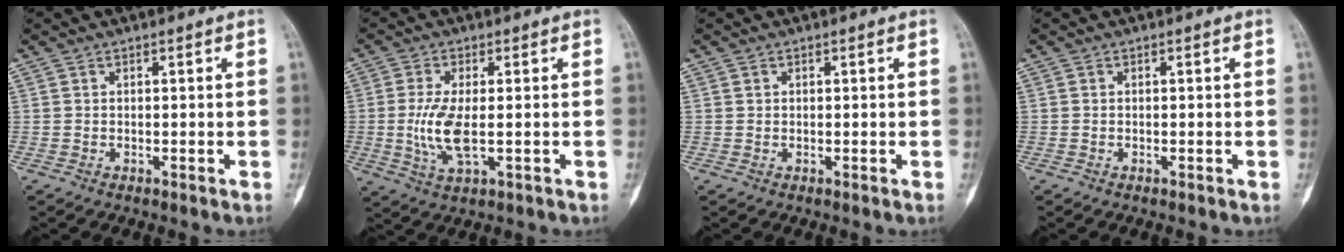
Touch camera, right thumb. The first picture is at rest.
{"total": 7.7, "force": [-0.7, 3.3, 6.9], "torque": [-0.148, -0.011, -0.010]}
{"total": 0.5, "force": [0.2, 0.4, 0.0], "torque": [0.011, 0.001, 0.003]}
{"total": 0.0}